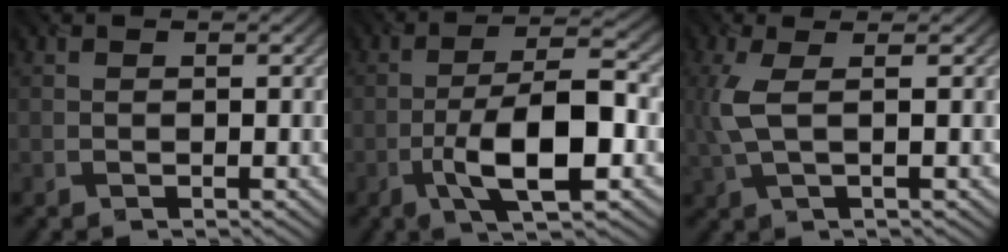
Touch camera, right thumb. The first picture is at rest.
{"total": 10.1, "force": [-3.5, 3.0, 8.9], "torque": [-0.151, 0.010, -0.068]}
{"total": 4.2, "force": [0.7, 1.2, 4.0], "torque": [-0.104, 0.006, 0.013]}